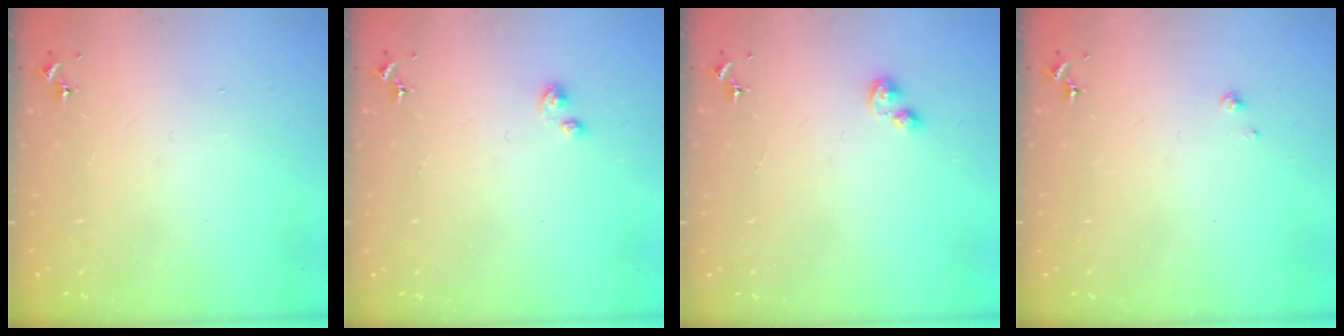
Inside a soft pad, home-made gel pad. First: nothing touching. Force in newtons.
{"total": 2.6, "press": 2.6, "slide": 0.2}
{"total": 2.8, "press": 2.8, "slide": 0.5}
{"total": 1.4, "press": 1.4, "slide": 0.1}